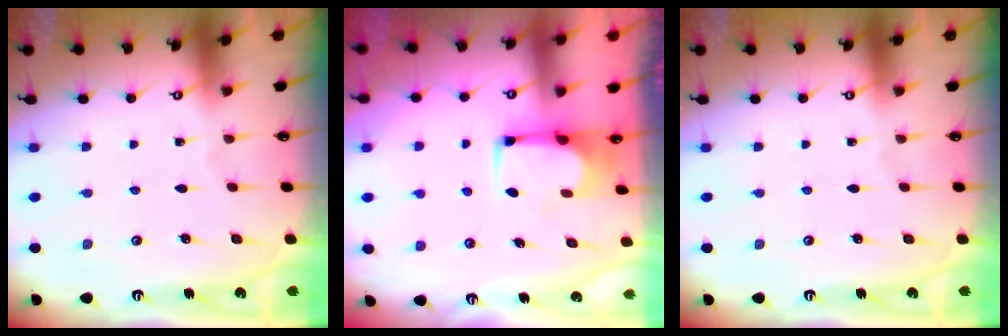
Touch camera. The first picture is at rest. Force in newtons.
{"total": 5.7, "press": 5.7, "slide": 0.5}
{"total": 0.0}